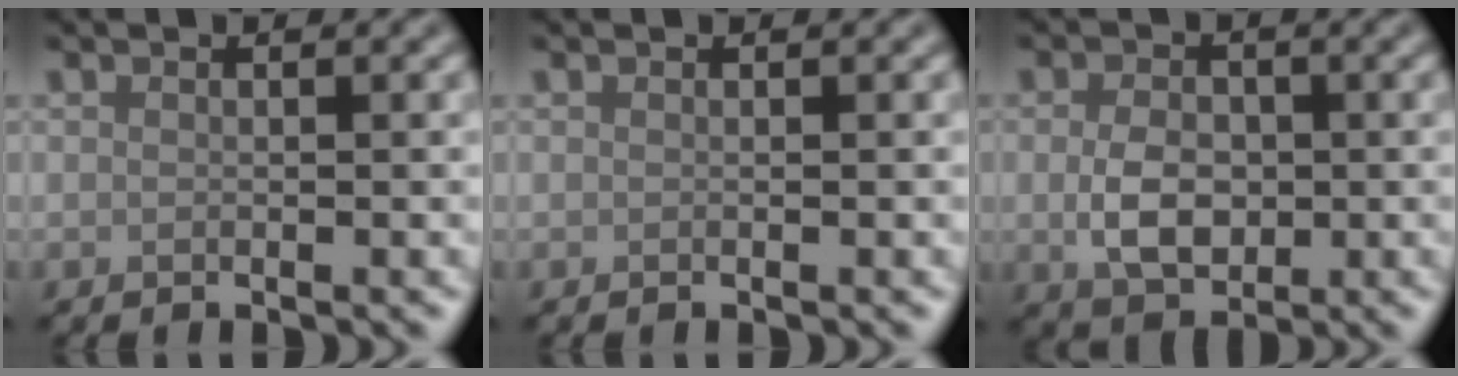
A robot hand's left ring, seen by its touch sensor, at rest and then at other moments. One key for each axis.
{"total": 0.0}
{"total": 4.0, "fx": -0.3, "fy": 2.8, "fz": 2.8, "tx": -0.056, "ty": -0.003, "tz": -0.007}